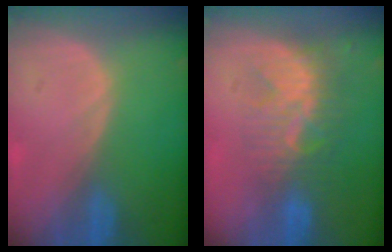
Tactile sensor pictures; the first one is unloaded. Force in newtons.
{"total": 8.7, "press": 7.6, "slide": 4.2}